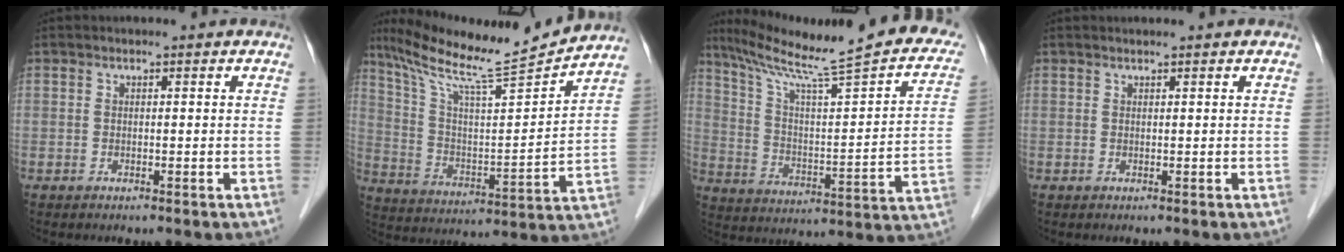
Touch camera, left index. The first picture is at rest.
{"total": 16.9, "force": [15.4, -1.5, 6.8], "torque": [-0.128, -0.022, 0.255]}
{"total": 25.6, "force": [20.5, 2.3, 15.3], "torque": [-0.235, -0.024, 0.284]}
{"total": 1.1, "force": [1.0, -0.1, 0.4], "torque": [-0.006, 0.012, 0.022]}